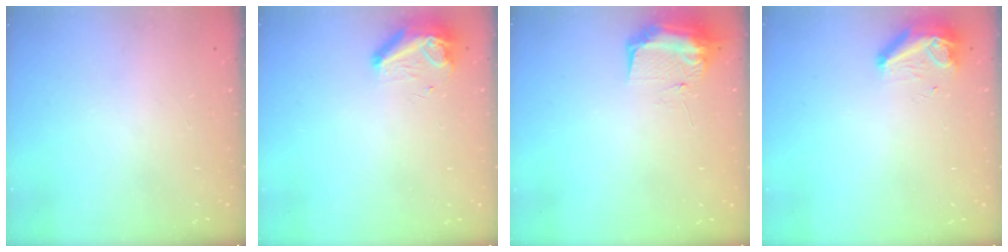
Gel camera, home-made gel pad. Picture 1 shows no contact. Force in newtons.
{"total": 14.6, "press": 9.9, "slide": 10.7}
{"total": 9.6, "press": 9.6, "slide": 0.9}
{"total": 9.6, "press": 8.7, "slide": 4.2}